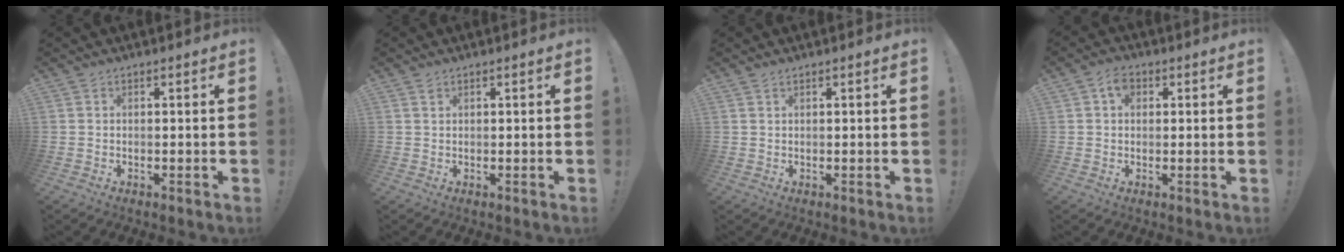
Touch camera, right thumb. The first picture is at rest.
{"total": 0.8, "force": [0.6, 0.6, 0.2], "torque": [-0.001, -0.001, 0.010]}
{"total": 0.6, "force": [0.5, 0.3, 0.3], "torque": [-0.014, 0.003, 0.011]}
{"total": 4.5, "force": [1.3, 3.3, 2.8], "torque": [-0.044, 0.005, 0.024]}